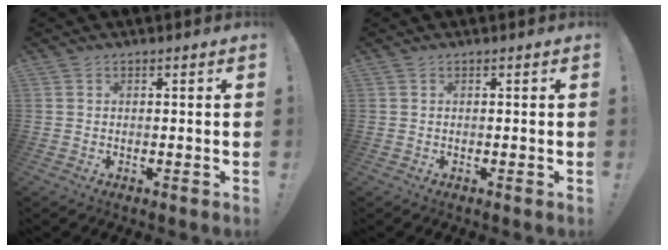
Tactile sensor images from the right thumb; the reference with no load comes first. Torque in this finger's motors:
{"motor_torque": [-0.10, 0.04, -0.12, 0.14, 0.00]}